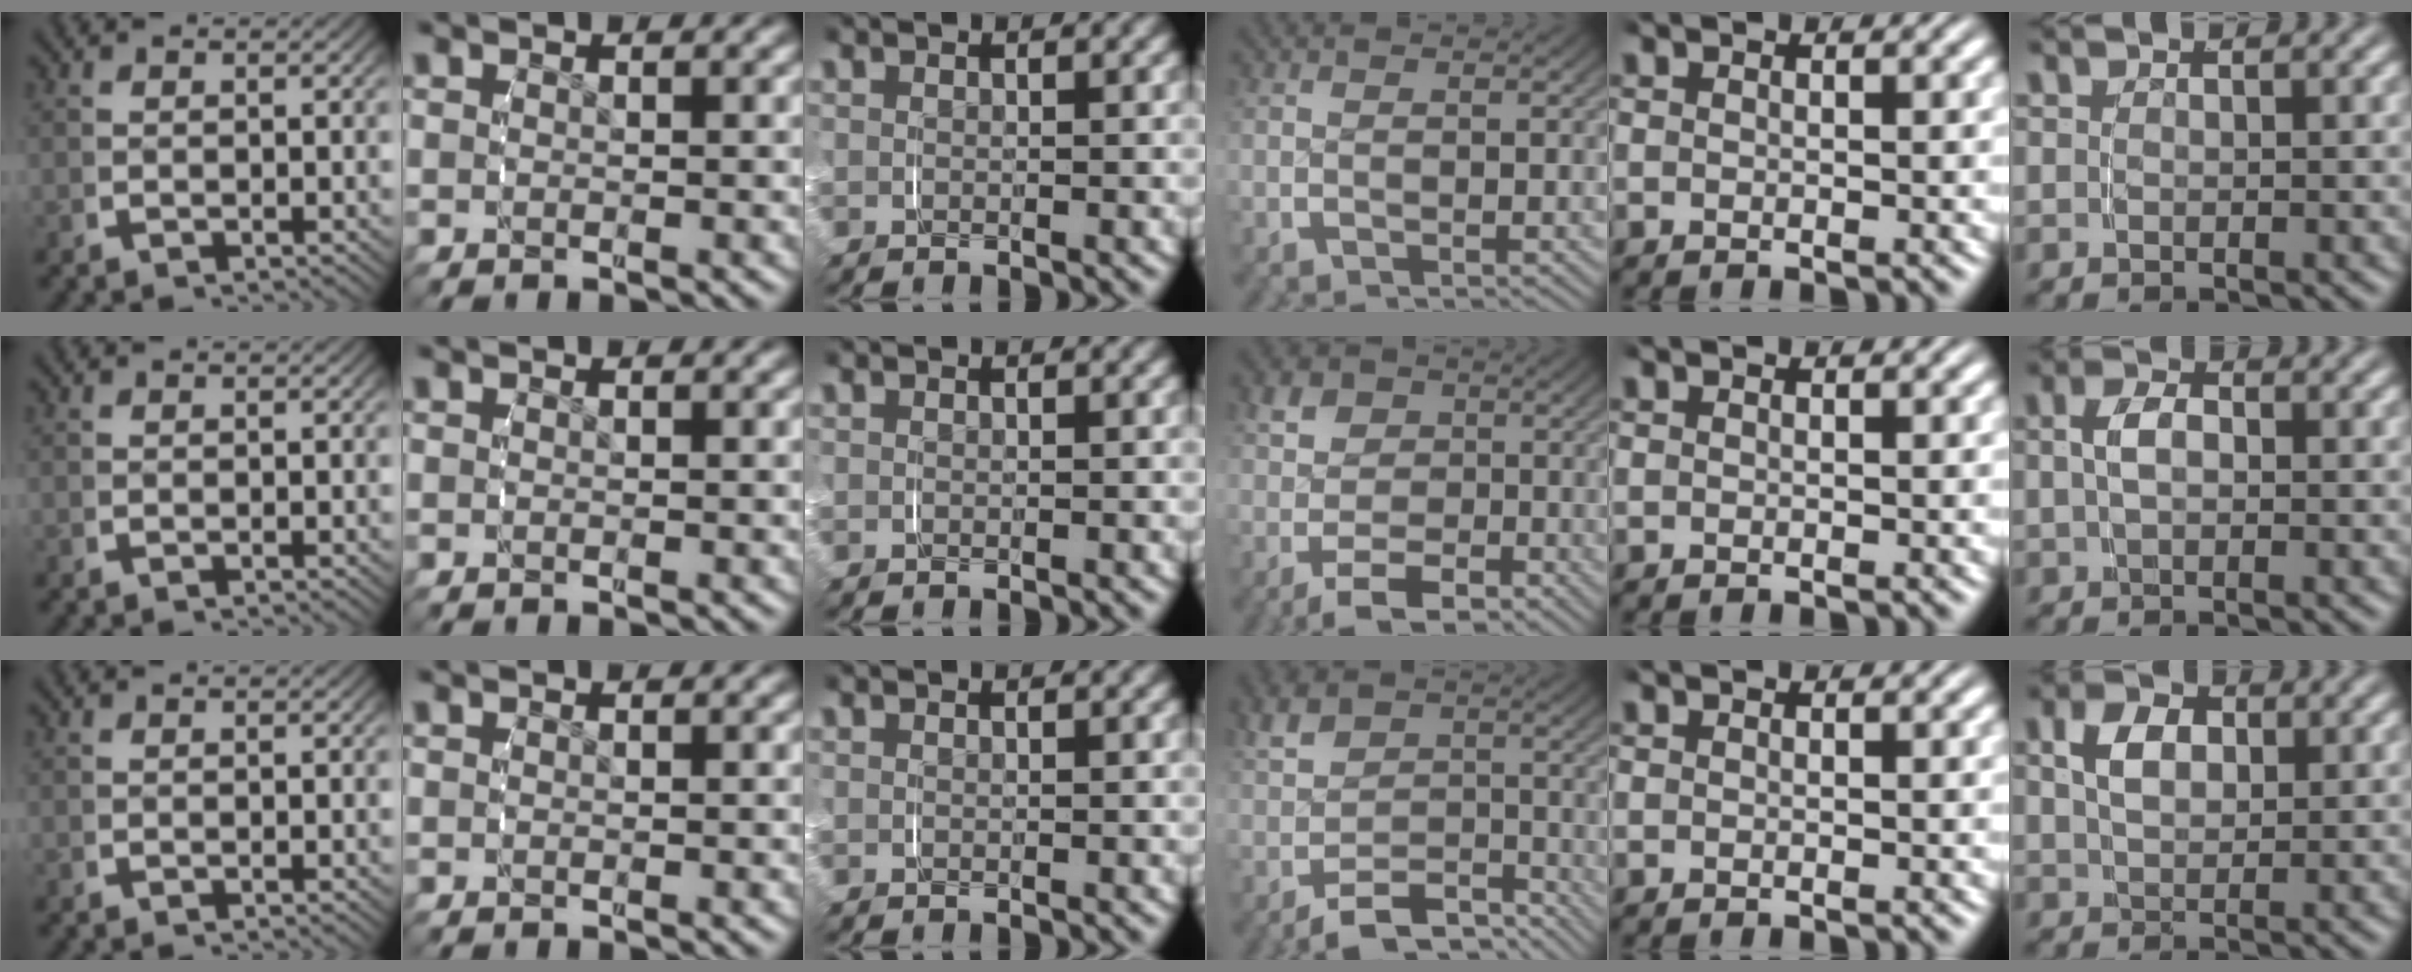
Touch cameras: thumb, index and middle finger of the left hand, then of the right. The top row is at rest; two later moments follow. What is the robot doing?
{"motion": "grasp_and_lifting", "object": "ribbon"}